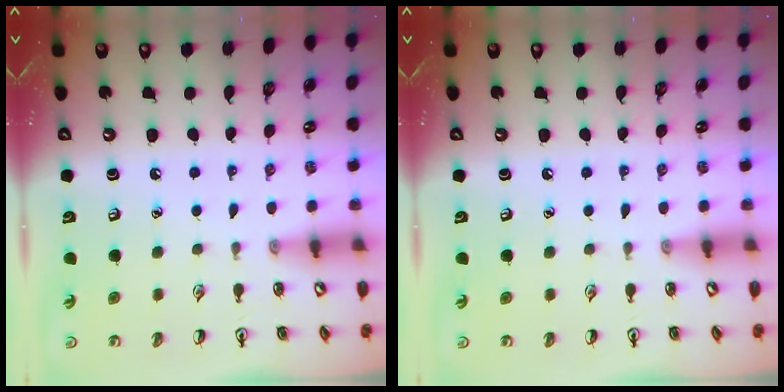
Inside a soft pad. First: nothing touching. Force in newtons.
{"total": 0.0}